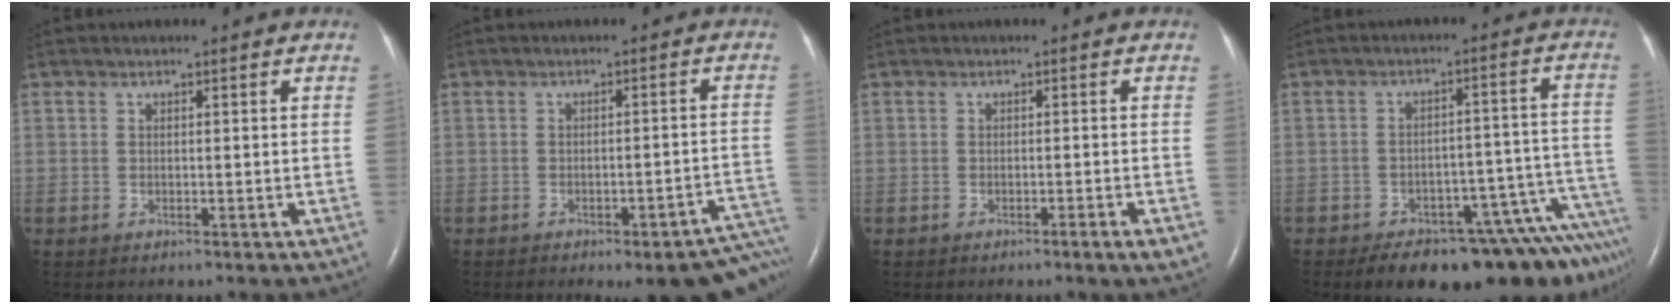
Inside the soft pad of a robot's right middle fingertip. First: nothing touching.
{"total": 14.2, "force": [-12.2, 2.6, 6.8], "torque": [-0.006, 0.025, -0.132]}
{"total": 1.8, "force": [-1.0, -0.3, 1.4], "torque": [-0.022, -0.003, -0.014]}
{"total": 16.9, "force": [-13.6, 4.3, 9.0], "torque": [-0.040, 0.040, -0.175]}